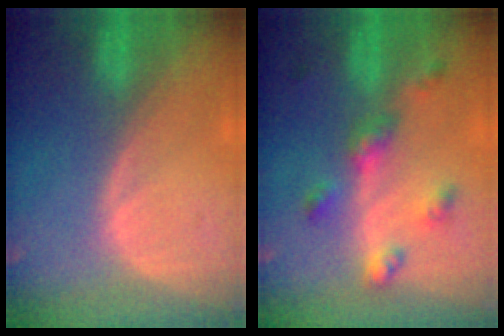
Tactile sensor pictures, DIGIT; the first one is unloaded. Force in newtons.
{"total": 5.2, "press": 5.2, "slide": 0.2}